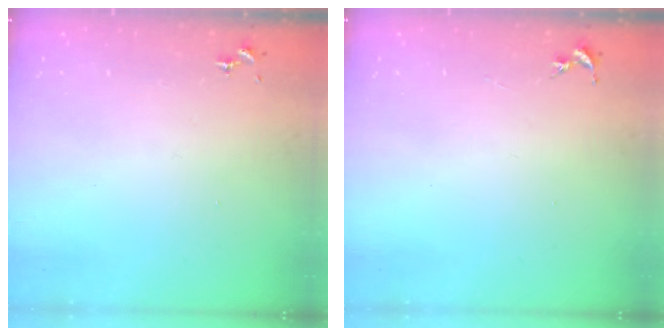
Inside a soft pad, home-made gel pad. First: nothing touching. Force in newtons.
{"total": 0.0}